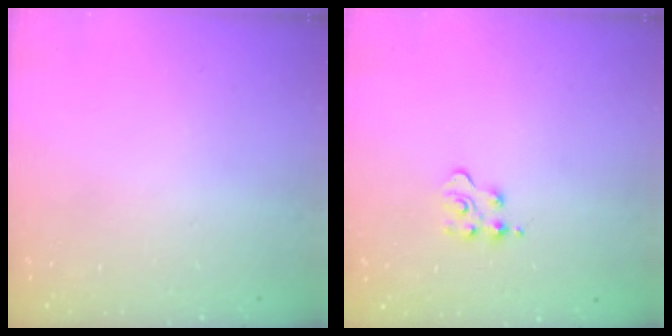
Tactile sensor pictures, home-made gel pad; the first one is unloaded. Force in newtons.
{"total": 3.0, "press": 2.9, "slide": 0.4}